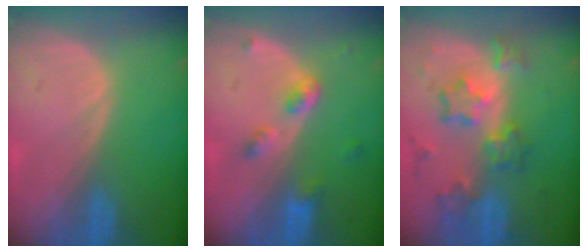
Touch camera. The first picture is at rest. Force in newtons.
{"total": 4.4, "press": 4.0, "slide": 1.7}
{"total": 8.5, "press": 7.4, "slide": 4.1}